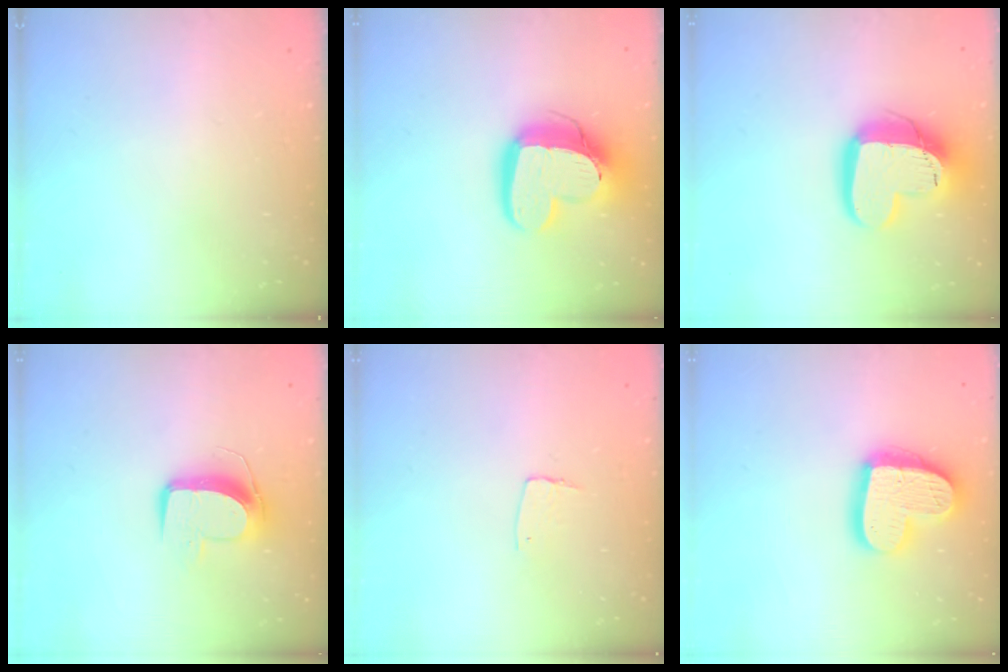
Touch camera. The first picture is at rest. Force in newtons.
{"total": 18.9, "press": 18.8, "slide": 1.6}
{"total": 18.9, "press": 18.8, "slide": 1.5}
{"total": 9.8, "press": 9.8, "slide": 1.0}
{"total": 4.7, "press": 4.7, "slide": 0.4}
{"total": 18.0, "press": 17.9, "slide": 1.3}